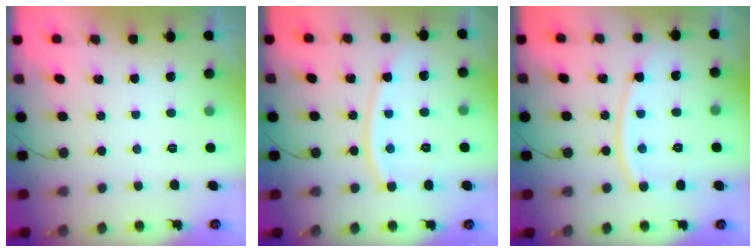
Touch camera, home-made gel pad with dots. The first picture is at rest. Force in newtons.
{"total": 12.0, "press": 11.9, "slide": 1.3}
{"total": 12.0, "press": 11.9, "slide": 1.3}